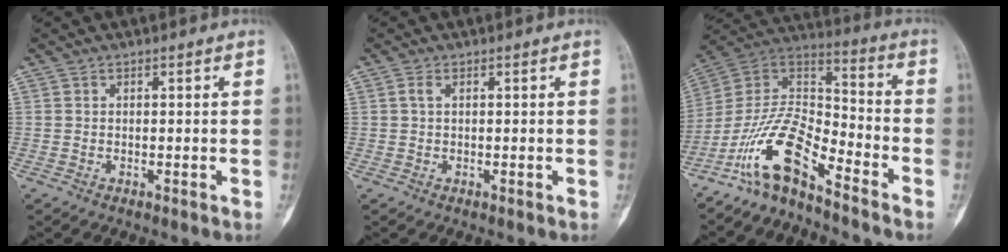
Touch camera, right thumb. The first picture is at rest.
{"total": 1.1, "force": [0.3, 0.5, 0.9], "torque": [-0.024, 0.005, 0.006]}
{"total": 14.0, "force": [-10.0, 4.5, 8.8], "torque": [-0.160, 0.094, -0.196]}